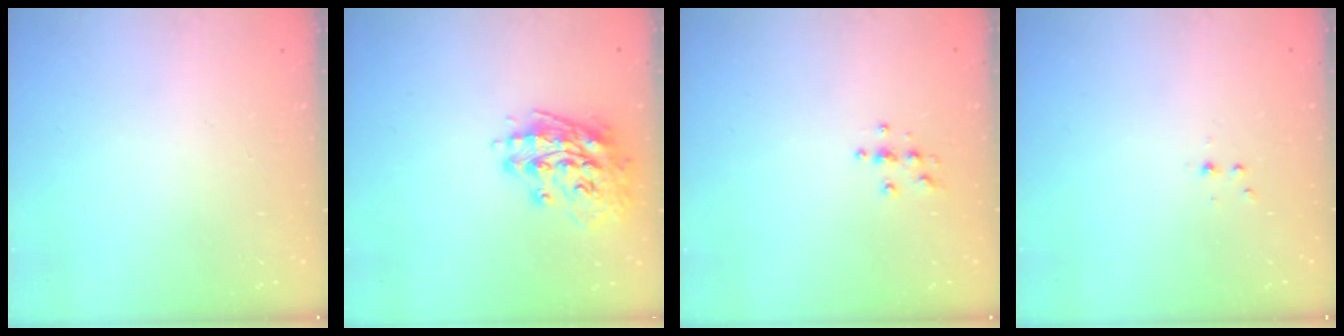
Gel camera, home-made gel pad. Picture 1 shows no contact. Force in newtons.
{"total": 14.8, "press": 14.6, "slide": 2.5}
{"total": 3.9, "press": 3.8, "slide": 0.4}
{"total": 3.0, "press": 2.6, "slide": 1.5}